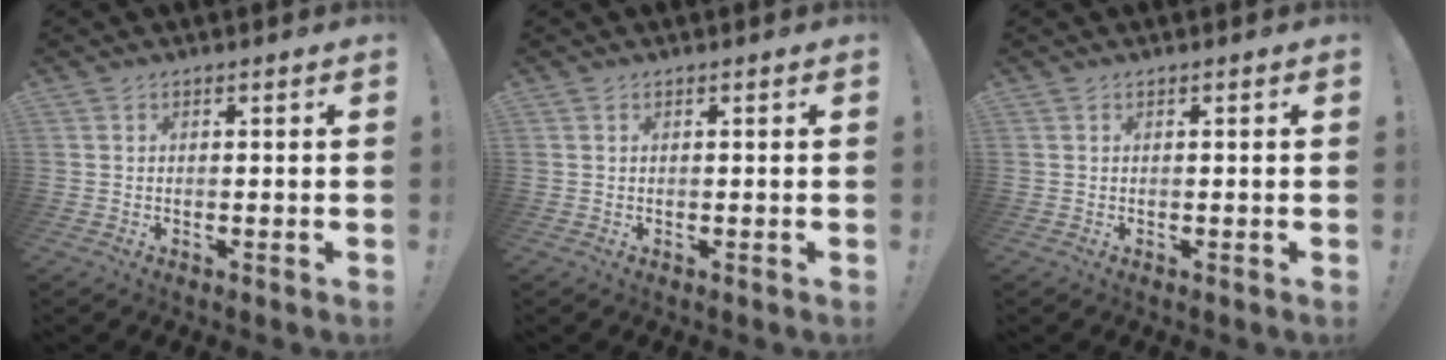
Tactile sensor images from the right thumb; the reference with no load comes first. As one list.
[{"total": 0.0}, {"total": 0.0}]